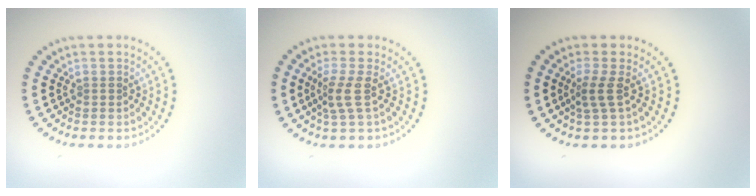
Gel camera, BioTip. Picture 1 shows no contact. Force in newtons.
{"total": 2.4, "press": 1.6, "slide": 1.8}
{"total": 1.9, "press": 1.2, "slide": 1.5}